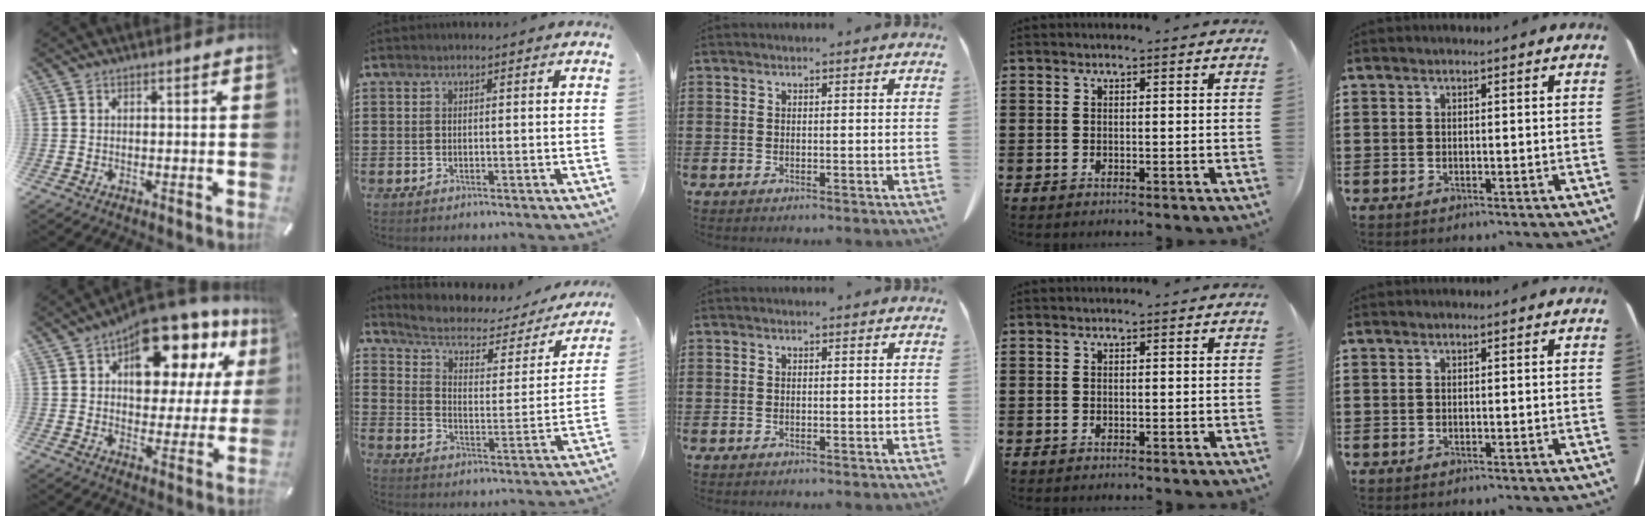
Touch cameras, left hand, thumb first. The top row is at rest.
{"thumb": {"total": 16.3, "force": [10.1, 9.0, 9.1], "torque": [-0.127, -0.066, 0.178]}, "index": {"total": 3.7, "force": [2.5, 2.1, 1.7], "torque": [-0.053, -0.017, 0.034]}}